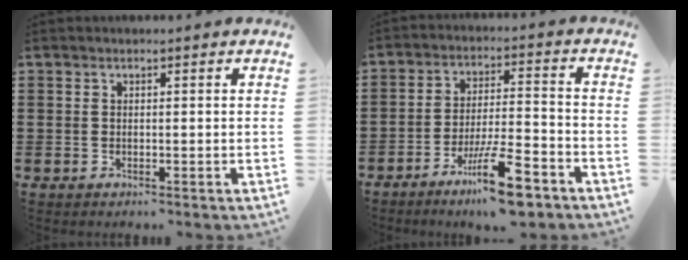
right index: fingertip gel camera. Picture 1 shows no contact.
{"total": 10.3, "force": [-6.5, 2.1, 7.7], "torque": [-0.139, 0.013, -0.119]}